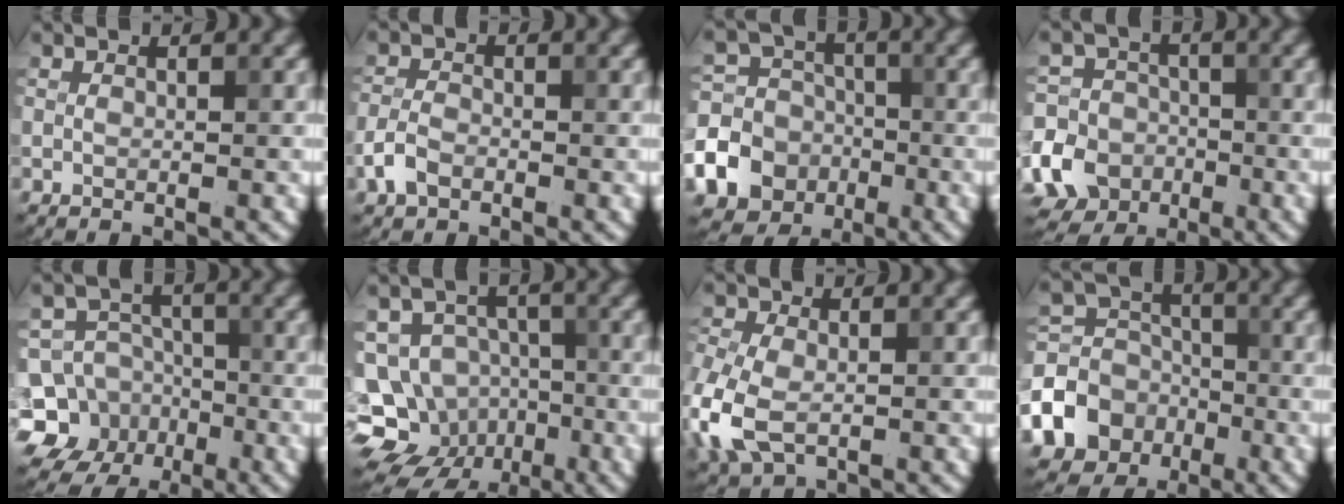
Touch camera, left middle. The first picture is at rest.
{"total": 2.3, "force": [-1.3, 1.4, 1.3], "torque": [-0.024, 0.003, -0.032]}
{"total": 13.4, "force": [-5.2, 11.9, 3.4], "torque": [-0.089, -0.040, -0.099]}
{"total": 12.7, "force": [-6.1, 10.7, 3.2], "torque": [-0.075, -0.041, -0.123]}
{"total": 9.8, "force": [-4.5, 8.5, 2.0], "torque": [-0.031, -0.002, -0.096]}
{"total": 12.3, "force": [-5.3, 10.3, 4.1], "torque": [-0.080, -0.006, -0.087]}
{"total": 6.6, "force": [-1.8, 4.4, 4.6], "torque": [-0.128, -0.014, -0.043]}
{"total": 8.9, "force": [-3.7, 7.5, 3.1], "torque": [-0.064, -0.015, -0.088]}